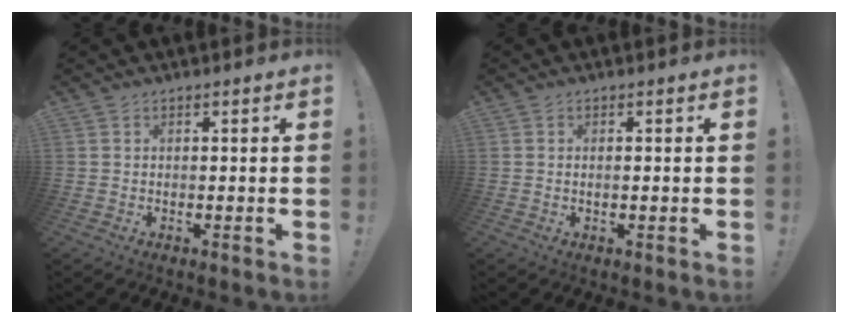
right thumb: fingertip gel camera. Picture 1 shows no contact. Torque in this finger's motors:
{"motor_torque": [-0.46, -0.16, -0.03, 0.02, 0.03]}